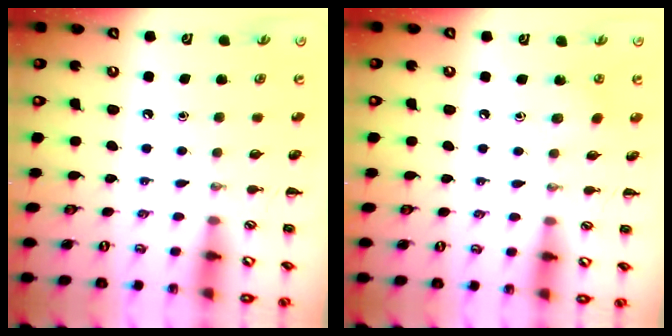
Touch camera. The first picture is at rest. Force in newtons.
{"total": 3.5, "press": 3.4, "slide": 1.0}